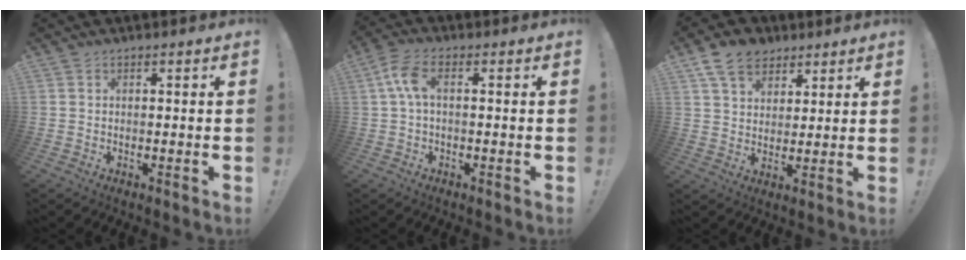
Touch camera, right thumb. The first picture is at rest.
{"total": 6.6, "force": [0.8, 2.8, 5.9], "torque": [-0.122, 0.002, 0.016]}
{"total": 10.3, "force": [6.2, 7.2, 4.0], "torque": [-0.065, -0.027, 0.122]}